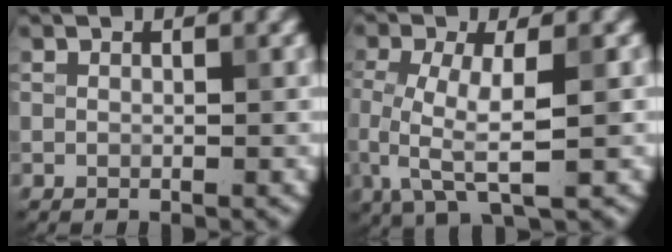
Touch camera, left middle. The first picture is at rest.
{"total": 5.7, "force": [-0.7, 2.0, 5.3], "torque": [-0.115, -0.009, -0.010]}